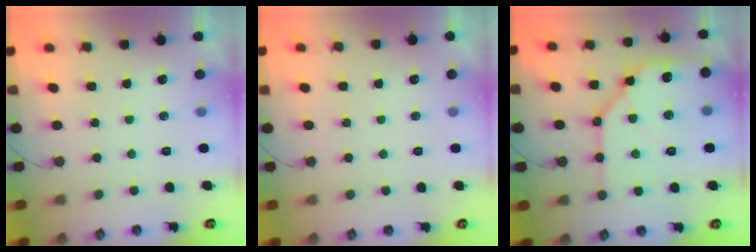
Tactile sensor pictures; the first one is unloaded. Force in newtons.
{"total": 0.0}
{"total": 17.7, "press": 17.6, "slide": 2.0}